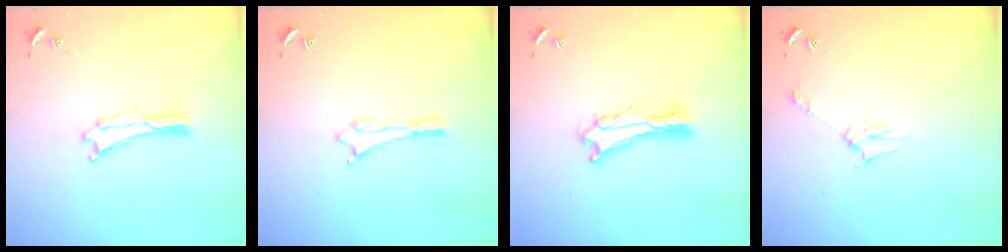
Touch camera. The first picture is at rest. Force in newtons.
{"total": 0.9, "press": 0.8, "slide": 0.1}
{"total": 3.9, "press": 3.9, "slide": 0.4}
{"total": 2.8, "press": 2.8, "slide": 0.2}